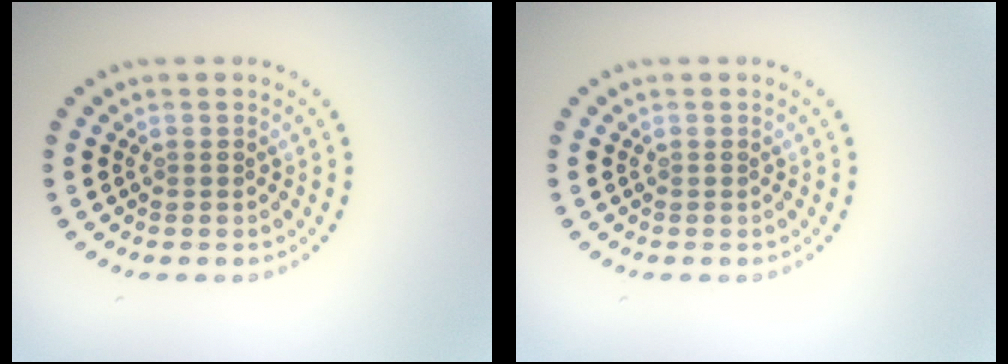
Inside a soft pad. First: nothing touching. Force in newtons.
{"total": 0.0}